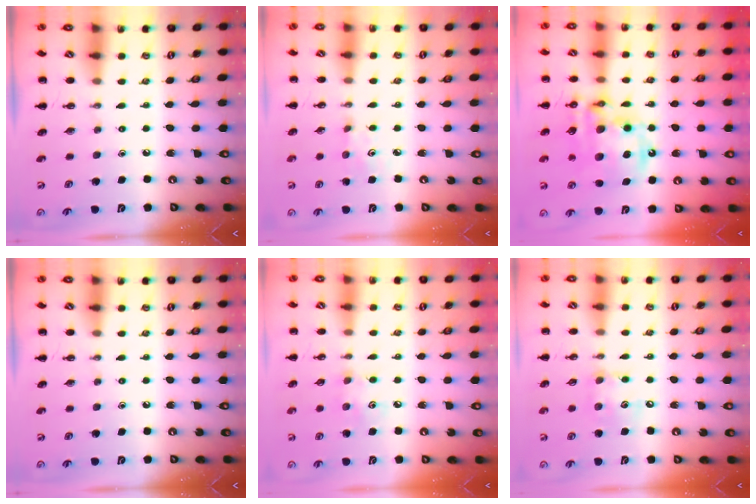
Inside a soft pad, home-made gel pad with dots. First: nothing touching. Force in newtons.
{"total": 2.8, "press": 2.7, "slide": 0.8}
{"total": 17.5, "press": 16.9, "slide": 4.2}
{"total": 0.0}
{"total": 3.7, "press": 3.5, "slide": 0.9}
{"total": 7.6, "press": 7.5, "slide": 0.6}